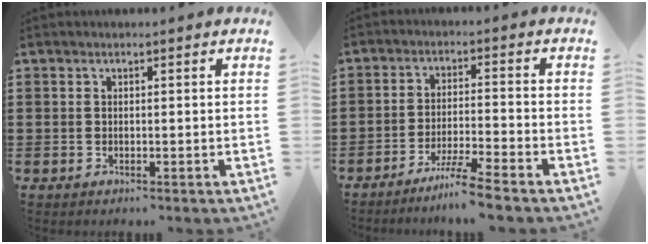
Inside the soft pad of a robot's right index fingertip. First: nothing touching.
{"total": 5.6, "force": [-4.8, -0.7, 2.8], "torque": [-0.059, -0.015, -0.093]}